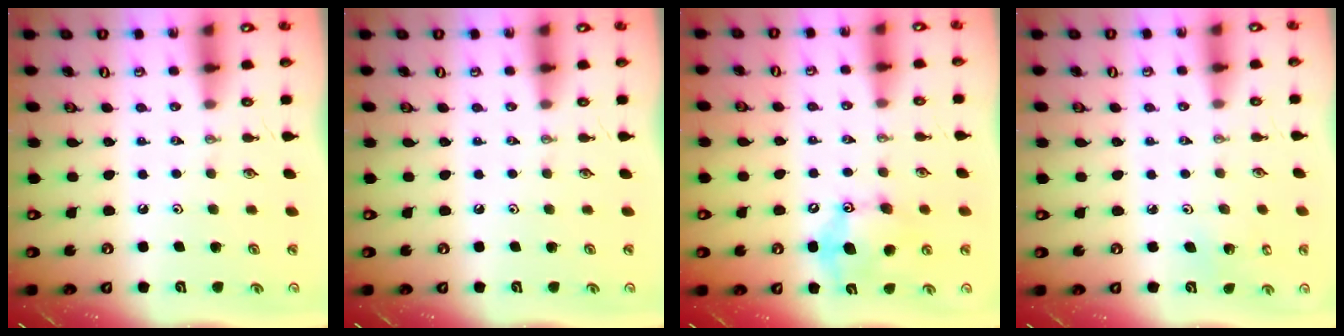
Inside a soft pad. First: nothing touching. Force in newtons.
{"total": 0.0}
{"total": 12.4, "press": 12.4, "slide": 0.2}
{"total": 2.0, "press": 2.0, "slide": 0.2}